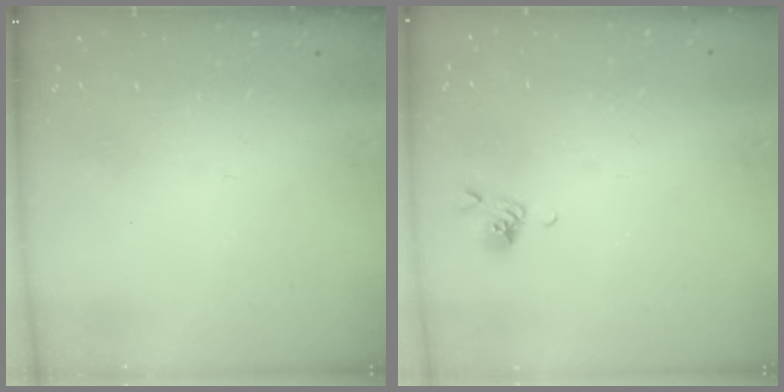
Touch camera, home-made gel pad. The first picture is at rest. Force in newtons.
{"total": 5.4, "press": 5.4, "slide": 0.3}